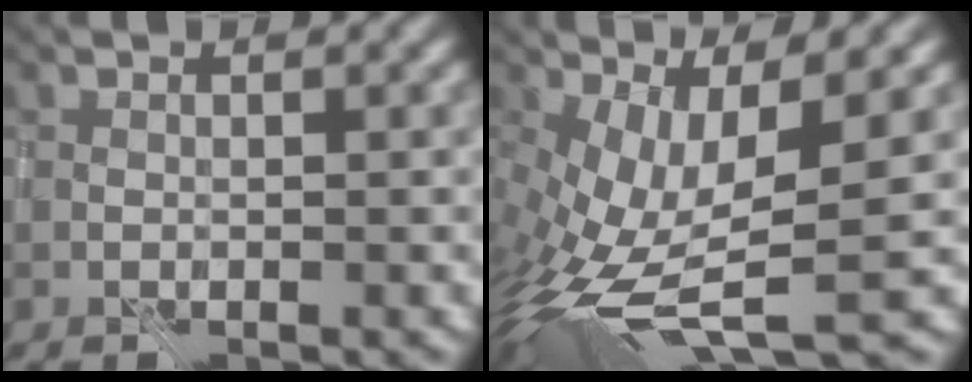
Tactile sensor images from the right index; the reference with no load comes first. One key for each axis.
{"total": 10.7, "fx": -1.3, "fy": 3.7, "fz": 9.9, "tx": -0.220, "ty": -0.017, "tz": -0.018}